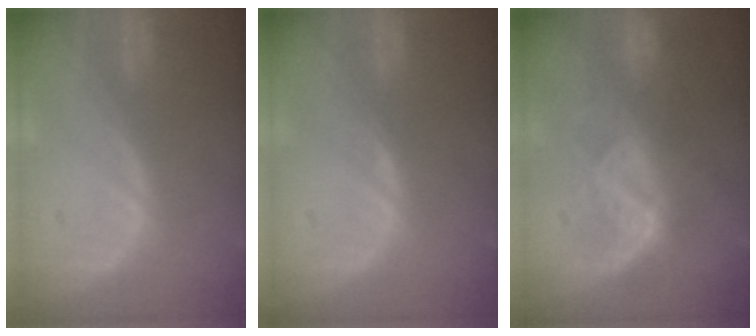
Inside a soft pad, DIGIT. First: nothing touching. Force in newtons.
{"total": 0.7, "press": 0.7, "slide": 0.1}
{"total": 7.0, "press": 6.8, "slide": 1.3}